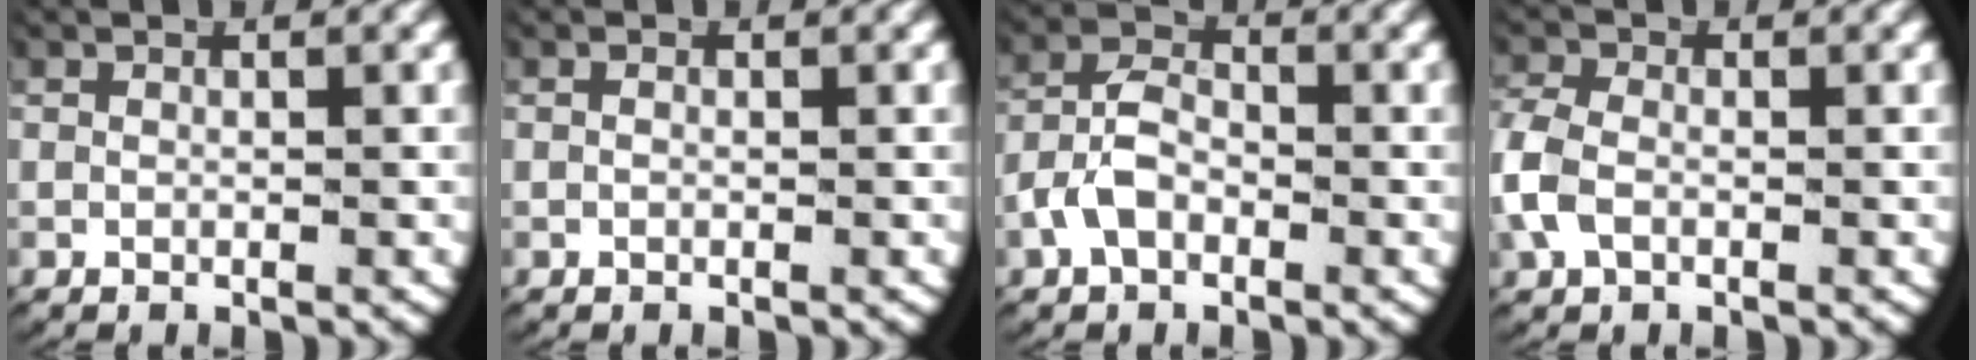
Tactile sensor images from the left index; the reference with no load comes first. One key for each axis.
{"total": 0.0}
{"total": 4.3, "fx": -1.8, "fy": 3.0, "fz": 2.5, "tx": -0.055, "ty": -0.003, "tz": -0.033}
{"total": 3.3, "fx": -0.6, "fy": 2.6, "fz": 1.9, "tx": -0.064, "ty": -0.006, "tz": -0.008}